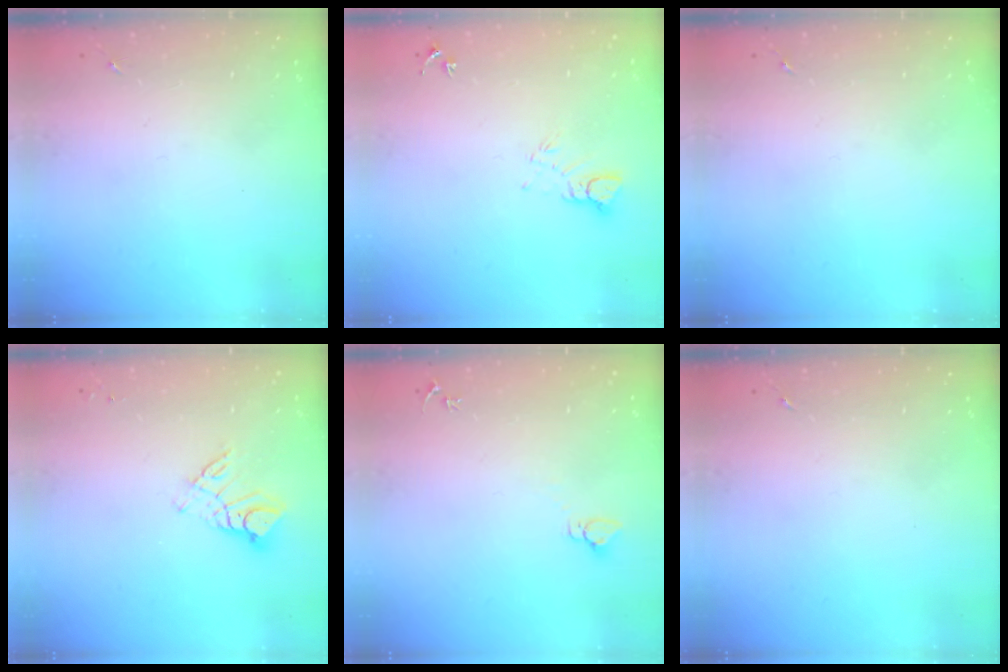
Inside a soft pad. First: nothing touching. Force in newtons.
{"total": 4.7, "press": 4.7, "slide": 0.3}
{"total": 0.0}
{"total": 9.2, "press": 9.1, "slide": 0.8}
{"total": 2.8, "press": 2.8, "slide": 0.2}
{"total": 0.0}